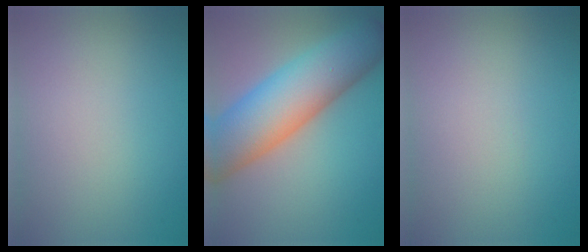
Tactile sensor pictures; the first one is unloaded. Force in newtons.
{"total": 11.4, "press": 11.4, "slide": 0.4}
{"total": 0.0}